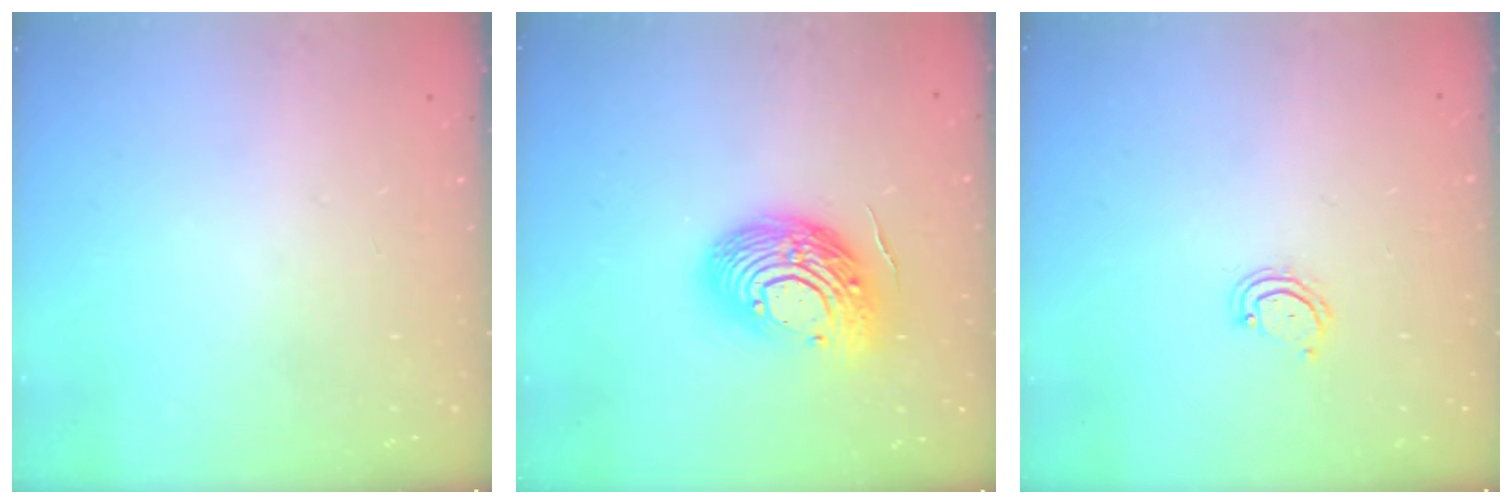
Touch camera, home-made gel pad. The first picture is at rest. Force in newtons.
{"total": 18.7, "press": 18.7, "slide": 1.6}
{"total": 3.9, "press": 3.9, "slide": 0.4}